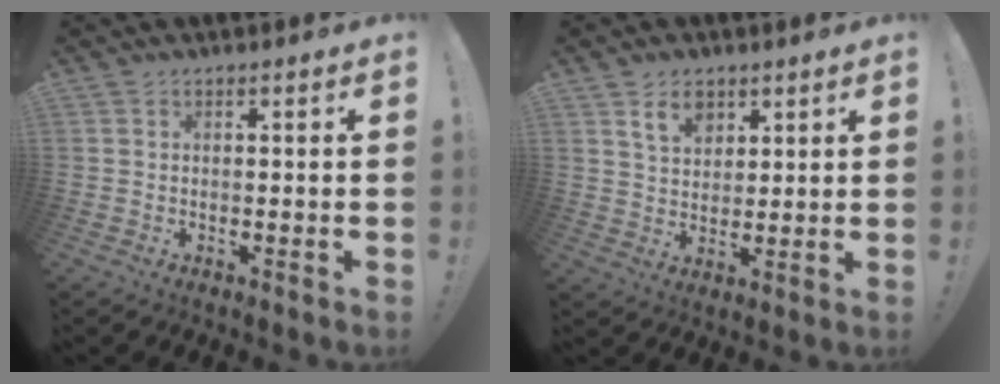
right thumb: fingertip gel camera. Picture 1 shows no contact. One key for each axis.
{"total": 7.9, "fx": 4.7, "fy": 5.4, "fz": 3.4, "tx": -0.053, "ty": -0.015, "tz": 0.086}